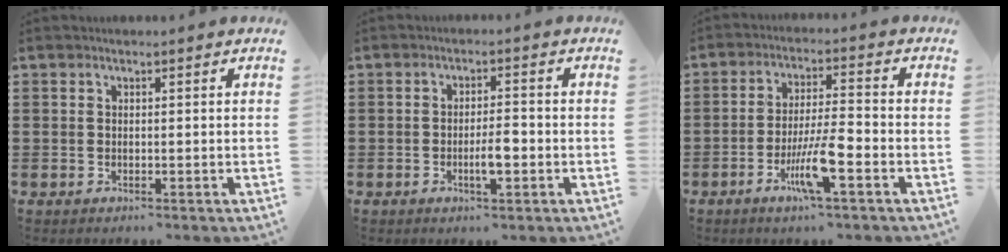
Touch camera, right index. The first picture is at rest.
{"total": 3.9, "force": [-1.1, 1.0, 3.6], "torque": [-0.070, 0.001, -0.023]}
{"total": 7.8, "force": [-3.3, 1.1, 6.9], "torque": [-0.138, -0.008, -0.063]}